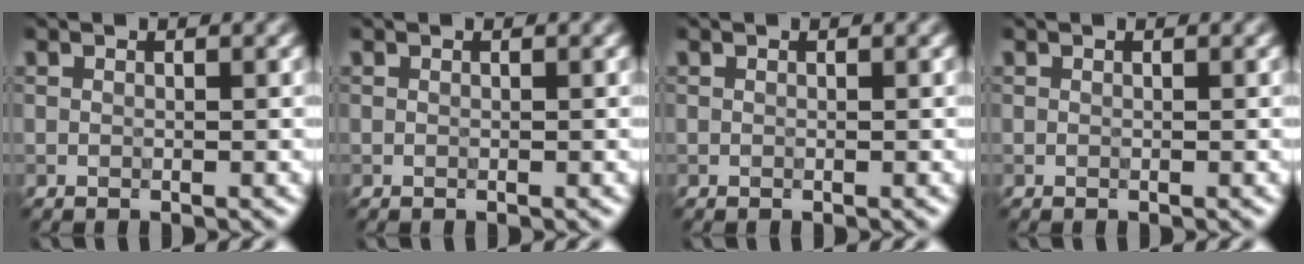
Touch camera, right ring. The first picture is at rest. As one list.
[{"total": 0.0}, {"total": 0.0}, {"total": 0.0}]